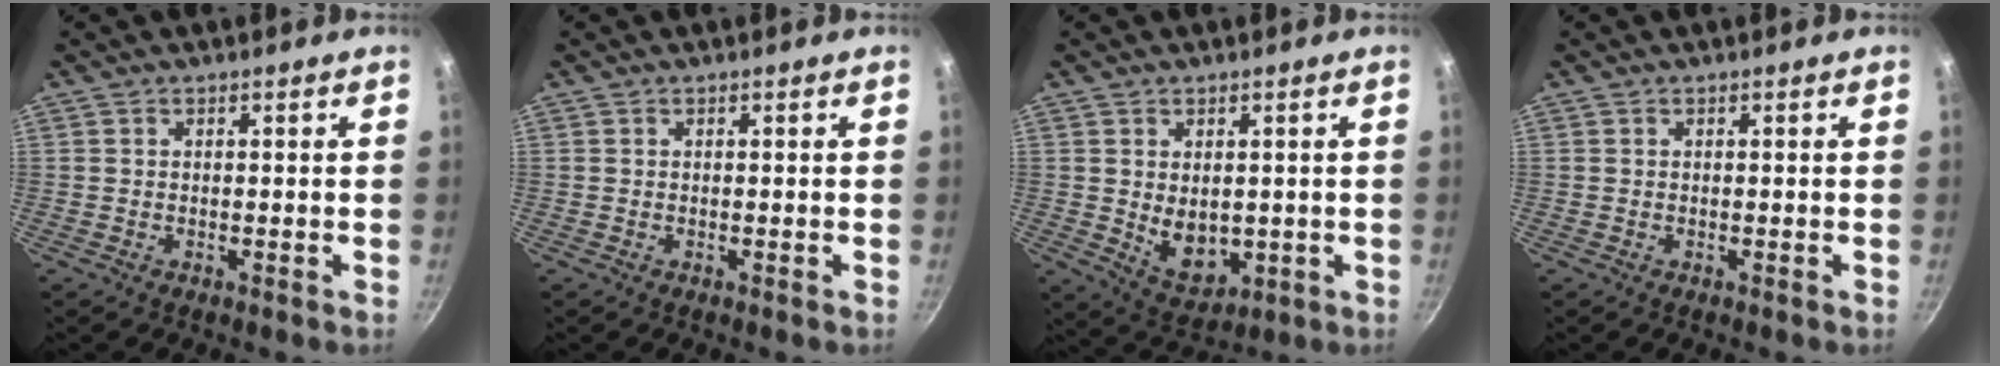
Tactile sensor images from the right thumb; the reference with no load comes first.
{"total": 0.0}
{"total": 7.5, "force": [0.2, 5.2, 5.4], "torque": [-0.069, -0.016, 0.023]}
{"total": 0.0}